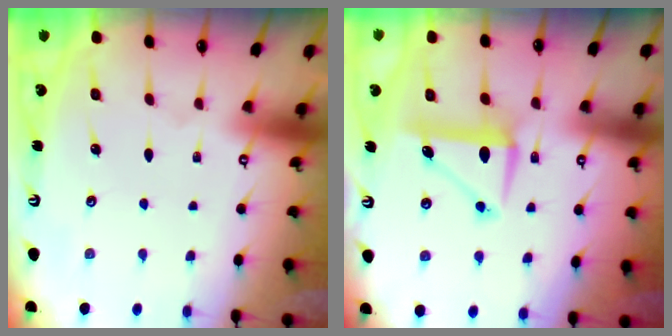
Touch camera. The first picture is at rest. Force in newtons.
{"total": 8.2, "press": 8.1, "slide": 1.3}